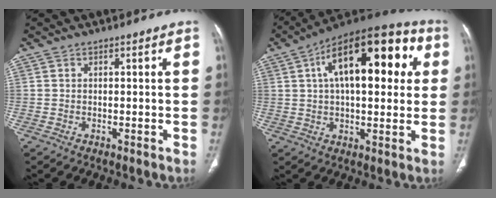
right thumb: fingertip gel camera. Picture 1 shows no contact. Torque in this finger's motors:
{"motor_torque": [0.61, 4.40, 1.57, -0.07, 0.19]}